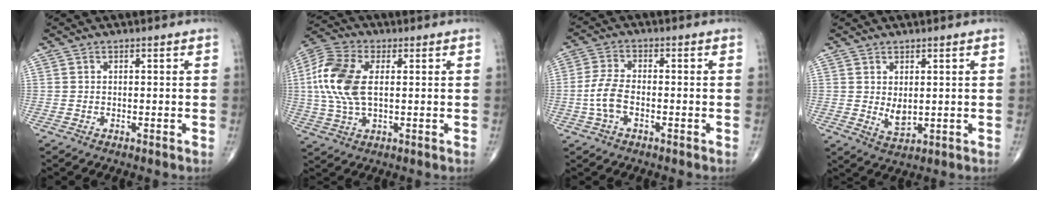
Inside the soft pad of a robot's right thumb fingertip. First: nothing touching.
{"total": 13.2, "force": [1.6, 7.3, 10.9], "torque": [-0.248, 0.013, 0.028]}
{"total": 5.8, "force": [-1.5, 3.0, 4.7], "torque": [-0.108, 0.017, -0.032]}
{"total": 3.6, "force": [0.6, 1.9, 3.0], "torque": [-0.044, -0.015, 0.018]}